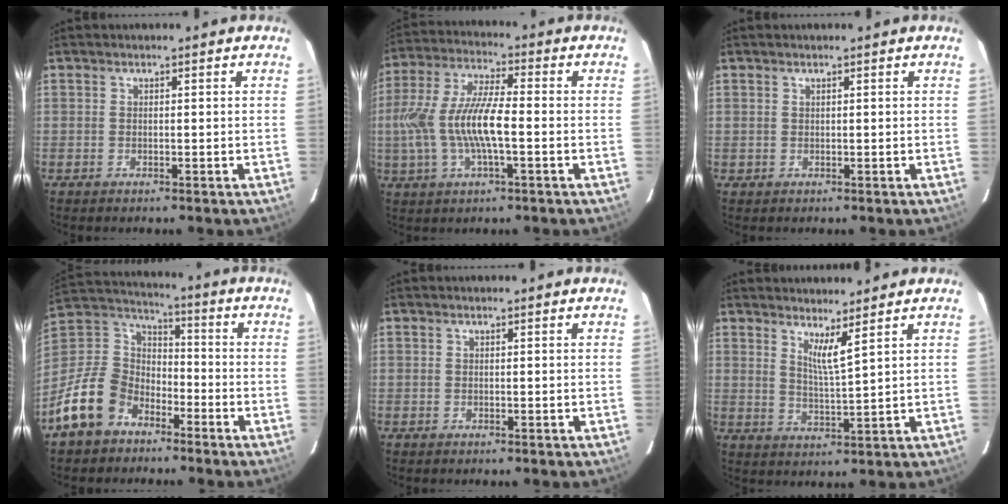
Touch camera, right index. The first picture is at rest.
{"total": 13.4, "force": [-2.2, 3.8, 12.6], "torque": [-0.262, 0.002, -0.040]}
{"total": 0.7, "force": [0.2, 0.6, -0.1], "torque": [0.005, 0.004, 0.003]}
{"total": 14.3, "force": [-8.8, 9.6, 5.7], "torque": [-0.142, 0.031, -0.156]}
{"total": 0.0}
{"total": 4.2, "force": [3.1, -0.6, 2.8], "torque": [-0.052, -0.013, 0.051]}